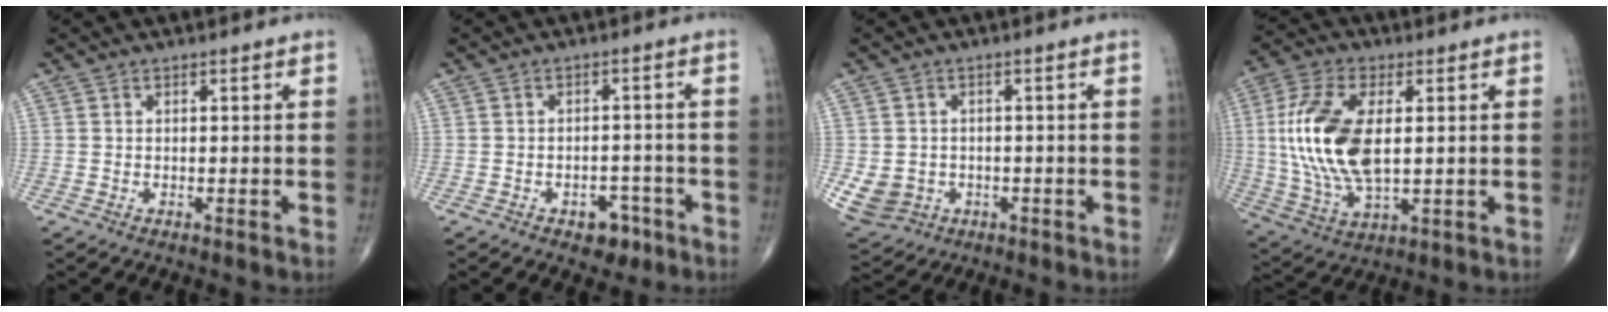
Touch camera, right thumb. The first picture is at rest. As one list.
[{"total": 4.7, "force": [-2.6, 3.1, 2.4], "torque": [-0.009, 0.022, -0.032]}, {"total": 7.5, "force": [-1.5, 6.8, 2.9], "torque": [-0.060, 0.009, -0.008]}, {"total": 17.3, "force": [1.7, 8.7, 14.9], "torque": [-0.312, -0.007, 0.035]}]